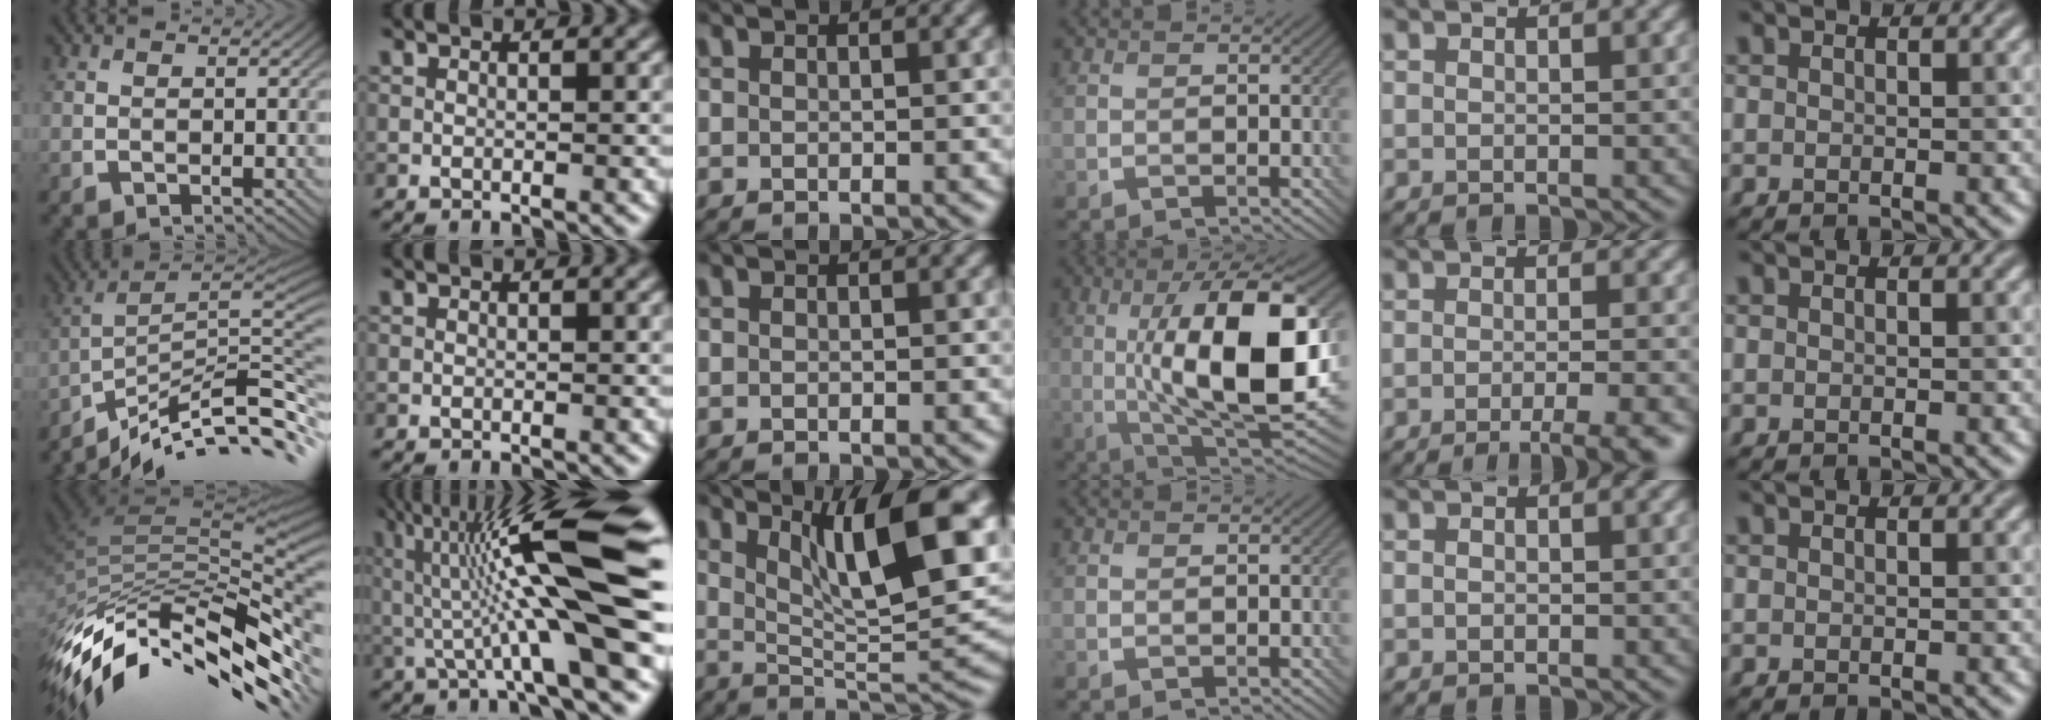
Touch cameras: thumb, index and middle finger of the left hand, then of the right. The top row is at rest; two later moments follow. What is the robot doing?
{"motion": "screw", "object": "bottle cap"}